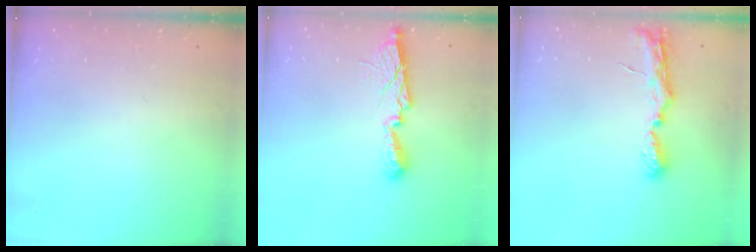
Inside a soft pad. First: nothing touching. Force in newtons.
{"total": 11.0, "press": 11.0, "slide": 0.4}
{"total": 7.5, "press": 7.5, "slide": 0.4}